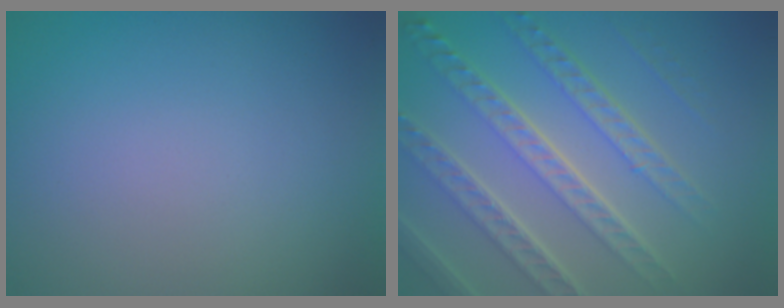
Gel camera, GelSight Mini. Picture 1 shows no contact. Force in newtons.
{"total": 7.1, "press": 5.0, "slide": 5.0}